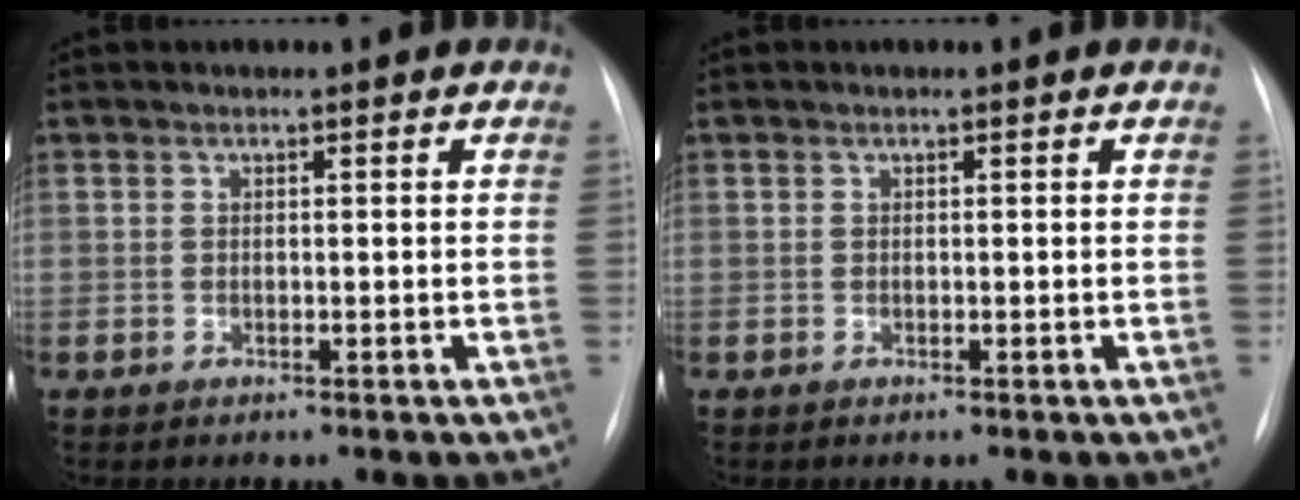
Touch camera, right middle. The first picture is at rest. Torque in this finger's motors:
{"motor_torque": [0.00, 0.00, 0.00, -0.01]}